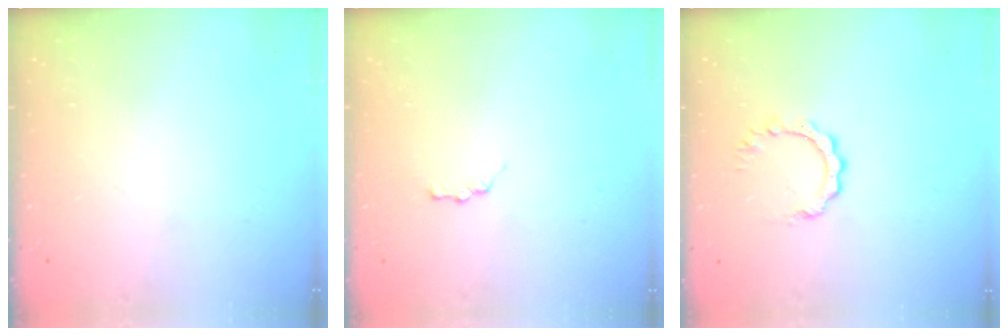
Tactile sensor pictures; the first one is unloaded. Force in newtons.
{"total": 2.6, "press": 2.6, "slide": 0.4}
{"total": 4.9, "press": 4.9, "slide": 0.1}